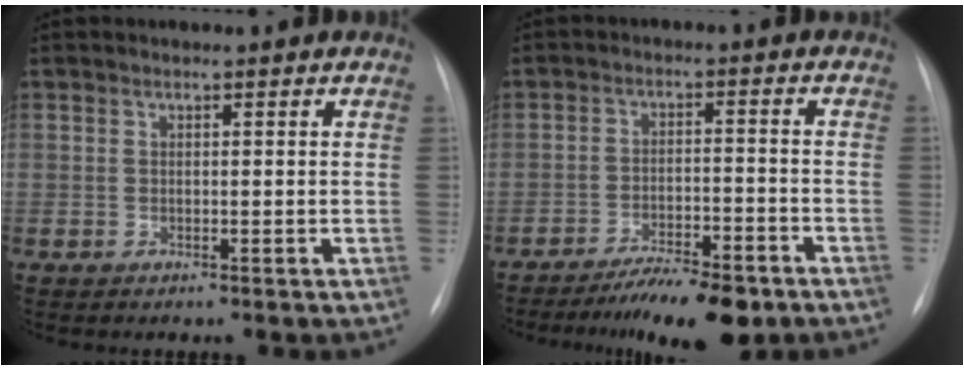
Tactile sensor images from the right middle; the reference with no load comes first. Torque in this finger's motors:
{"motor_torque": [0.73, -0.72, 0.16, 0.05]}